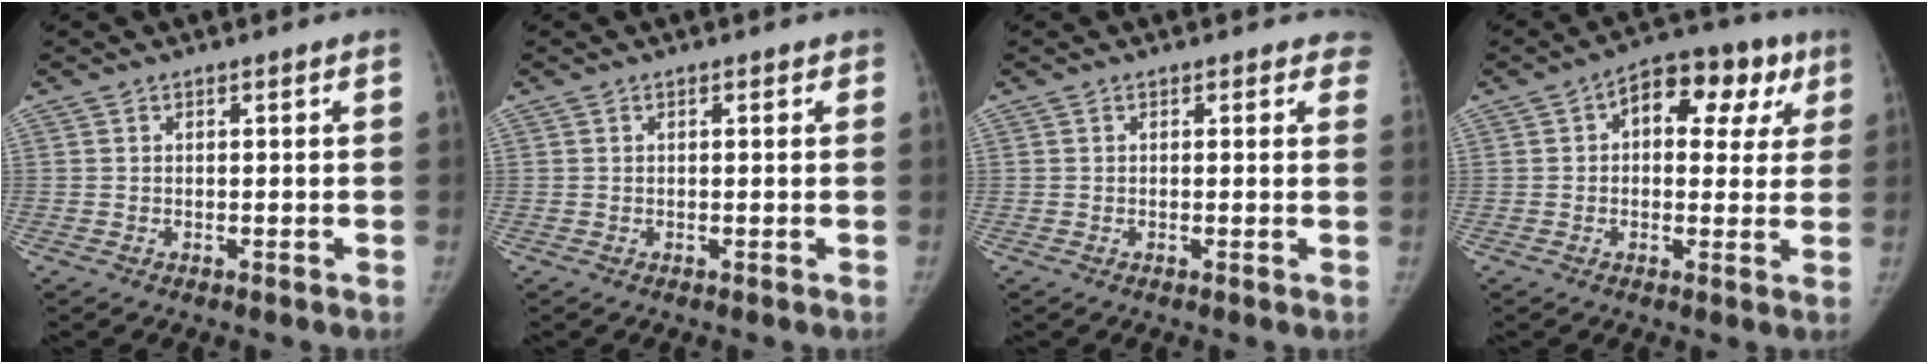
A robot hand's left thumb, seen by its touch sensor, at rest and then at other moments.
{"total": 0.6, "force": [0.3, 0.3, 0.5], "torque": [-0.004, 0.001, 0.001]}
{"total": 2.9, "force": [2.4, 1.6, 0.5], "torque": [0.030, -0.008, 0.005]}
{"total": 12.9, "force": [4.4, 8.0, 9.1], "torque": [-0.067, 0.021, 0.054]}